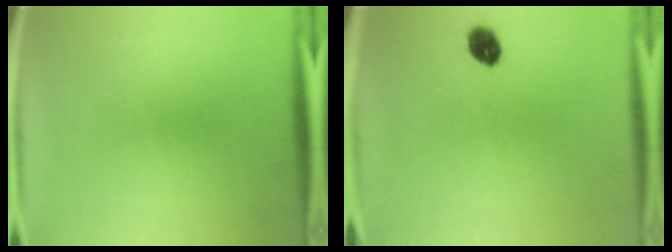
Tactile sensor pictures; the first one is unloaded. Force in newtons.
{"total": 4.0}